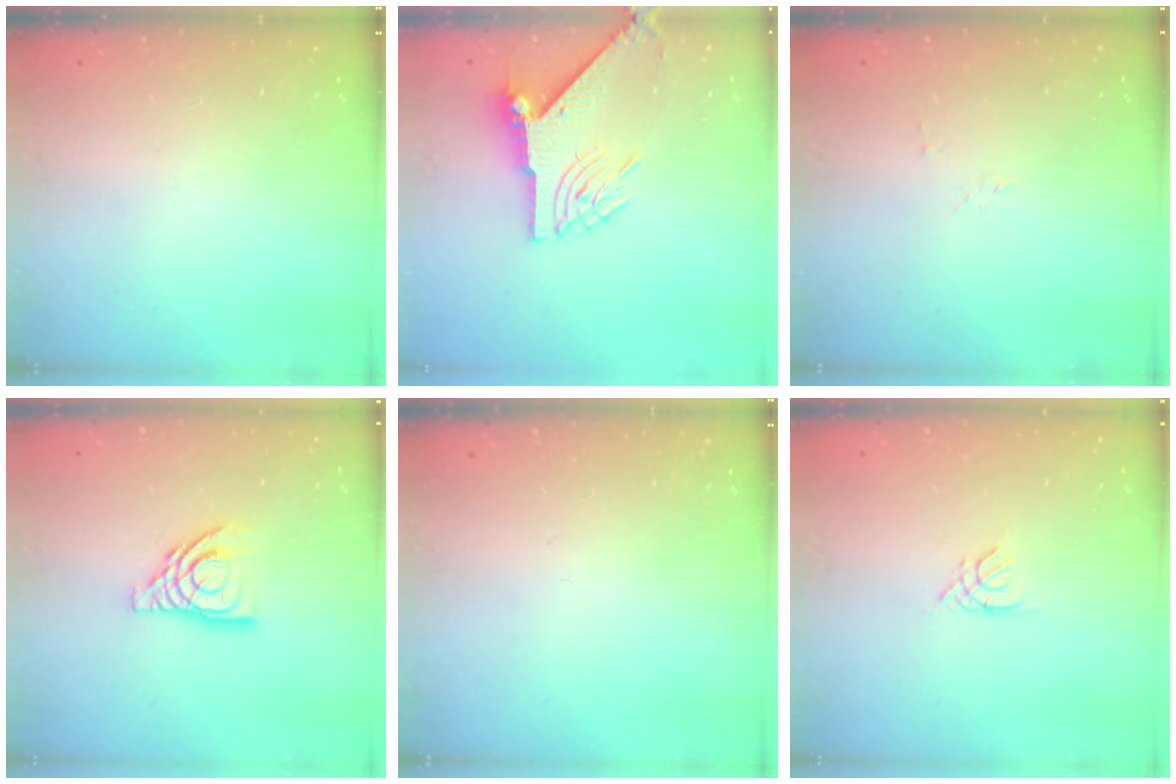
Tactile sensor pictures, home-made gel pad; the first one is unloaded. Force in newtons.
{"total": 8.0, "press": 7.9, "slide": 1.2}
{"total": 2.7, "press": 2.7, "slide": 0.3}
{"total": 12.4, "press": 12.3, "slide": 1.3}
{"total": 0.0}
{"total": 1.3, "press": 1.3, "slide": 0.3}